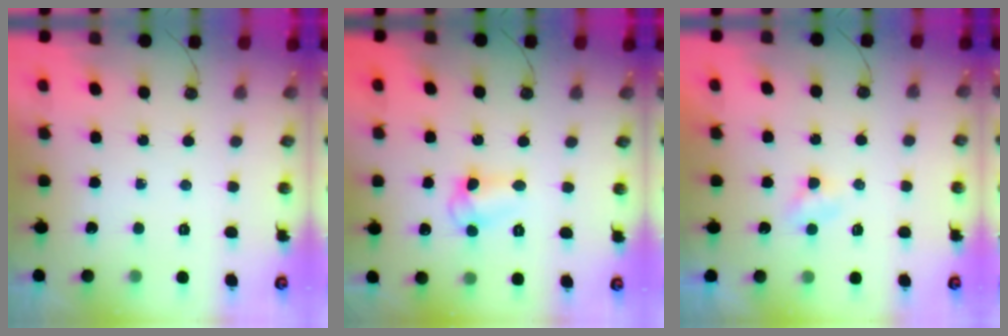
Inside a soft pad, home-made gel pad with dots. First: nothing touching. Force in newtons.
{"total": 7.4, "press": 7.3, "slide": 0.6}
{"total": 3.0, "press": 3.0, "slide": 0.4}